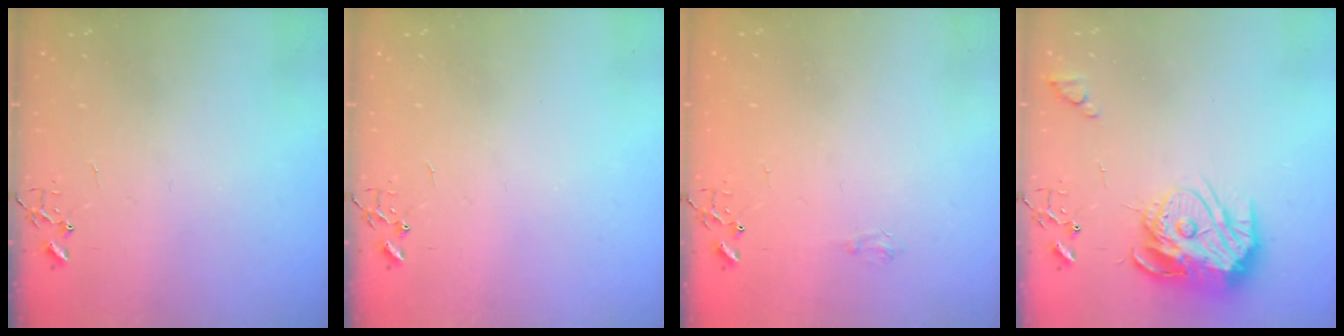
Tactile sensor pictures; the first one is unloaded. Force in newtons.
{"total": 0.0}
{"total": 3.8, "press": 3.8, "slide": 0.5}
{"total": 16.3, "press": 16.2, "slide": 1.6}